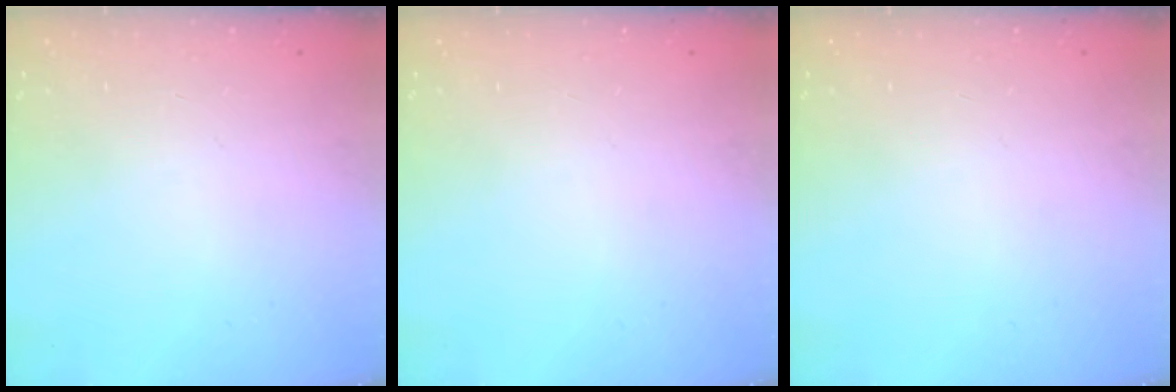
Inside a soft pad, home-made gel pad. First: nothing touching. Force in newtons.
{"total": 0.0}
{"total": 0.0}